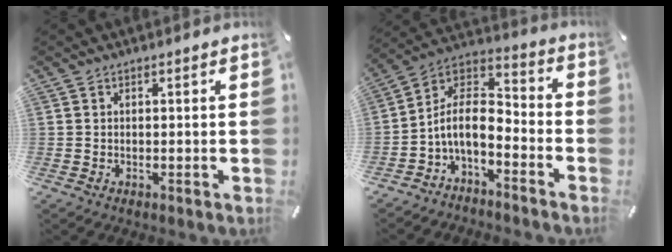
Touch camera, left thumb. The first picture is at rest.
{"total": 9.4, "force": [-4.4, 5.1, 6.6], "torque": [-0.149, 0.002, -0.091]}